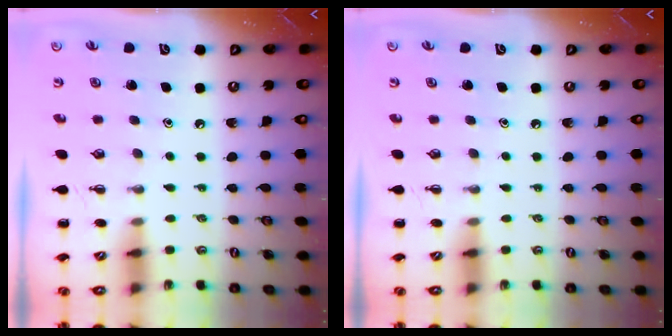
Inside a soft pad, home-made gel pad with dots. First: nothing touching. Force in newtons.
{"total": 0.0}